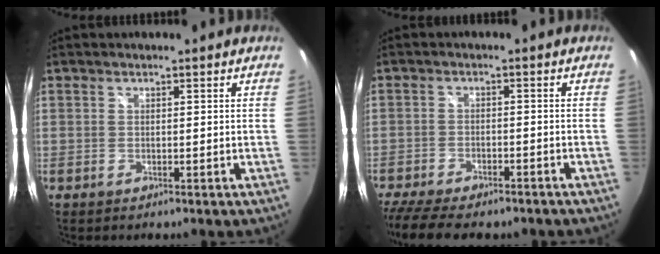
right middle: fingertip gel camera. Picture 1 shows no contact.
{"total": 13.3, "force": [-10.9, 4.0, 6.6], "torque": [-0.152, -0.039, -0.171]}